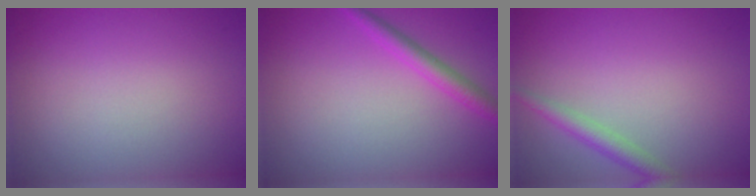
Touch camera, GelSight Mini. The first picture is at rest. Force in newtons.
{"total": 2.2, "press": 2.2, "slide": 0.1}
{"total": 2.2, "press": 2.2, "slide": 0.0}